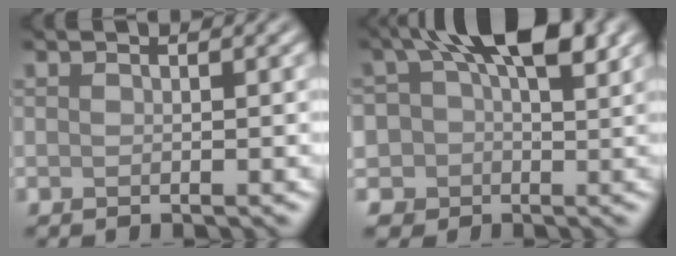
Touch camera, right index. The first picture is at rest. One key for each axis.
{"total": 9.5, "fx": 1.9, "fy": 6.5, "fz": 6.7, "tx": -0.100, "ty": 0.009, "tz": 0.017}